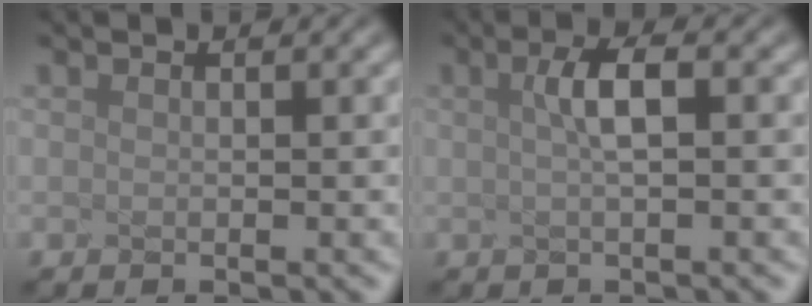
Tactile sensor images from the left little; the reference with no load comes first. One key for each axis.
{"total": 1.7, "fx": -0.9, "fy": -0.5, "fz": 1.4, "tx": -0.049, "ty": 0.001, "tz": 0.019}